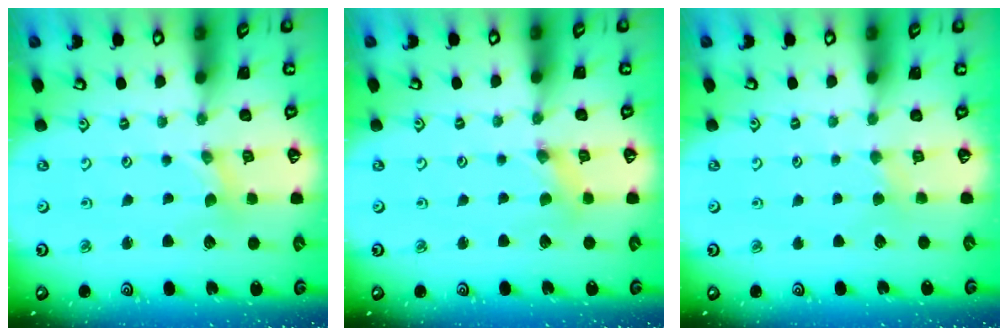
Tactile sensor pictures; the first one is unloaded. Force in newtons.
{"total": 0.8, "press": 0.7, "slide": 0.3}
{"total": 1.9, "press": 1.9, "slide": 0.4}